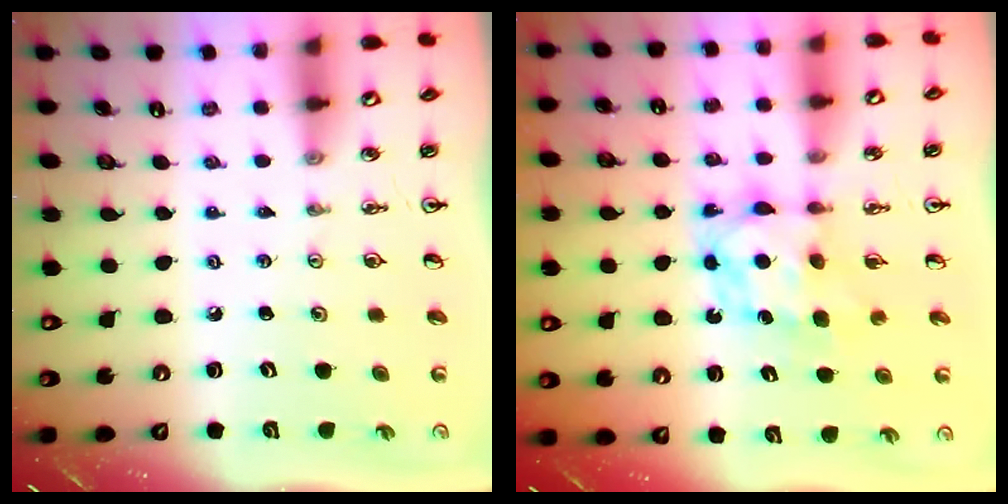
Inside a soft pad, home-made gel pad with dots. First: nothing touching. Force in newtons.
{"total": 6.5, "press": 6.5, "slide": 0.3}